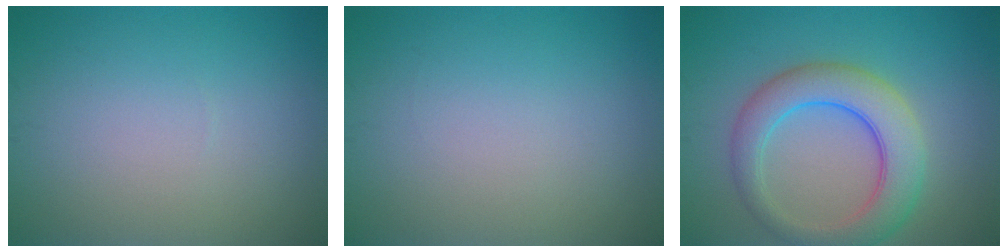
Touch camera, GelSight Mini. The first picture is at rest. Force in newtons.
{"total": 0.0}
{"total": 6.3, "press": 6.3, "slide": 0.2}